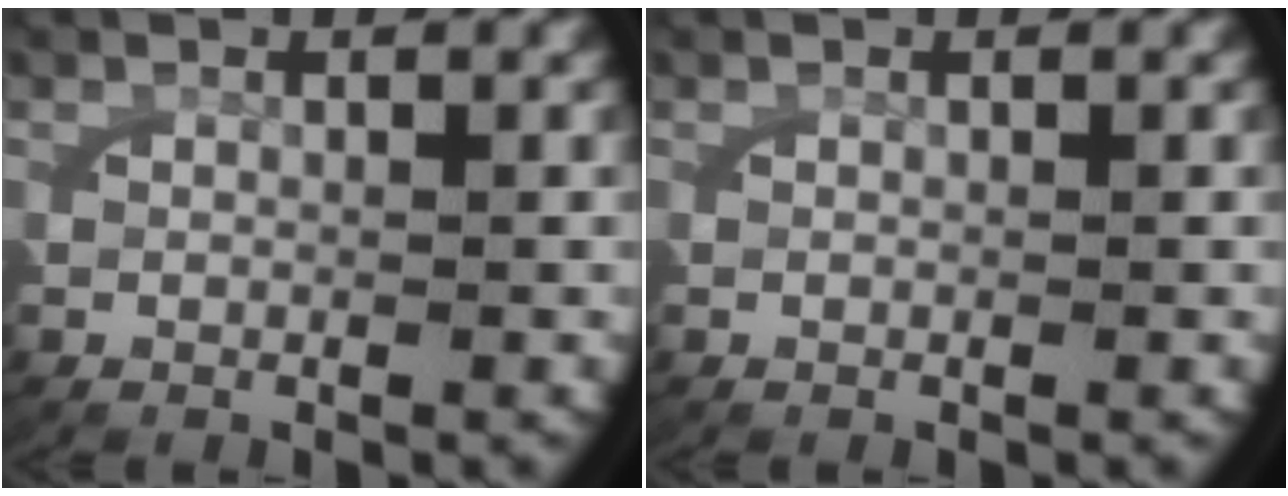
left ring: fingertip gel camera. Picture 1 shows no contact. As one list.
[{"total": 0.0}]